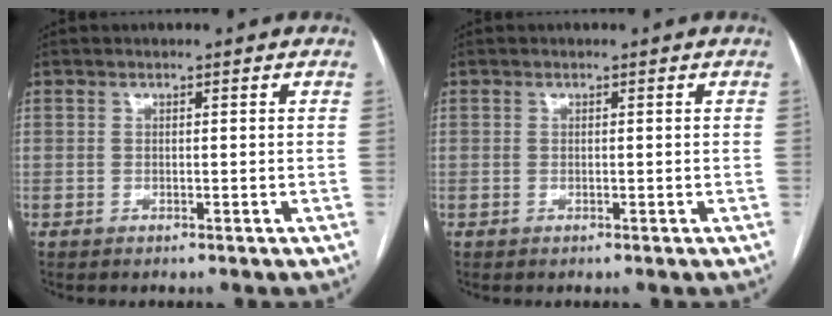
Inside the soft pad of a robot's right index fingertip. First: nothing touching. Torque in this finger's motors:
{"motor_torque": [-0.08, 0.00, -0.02, 0.00]}